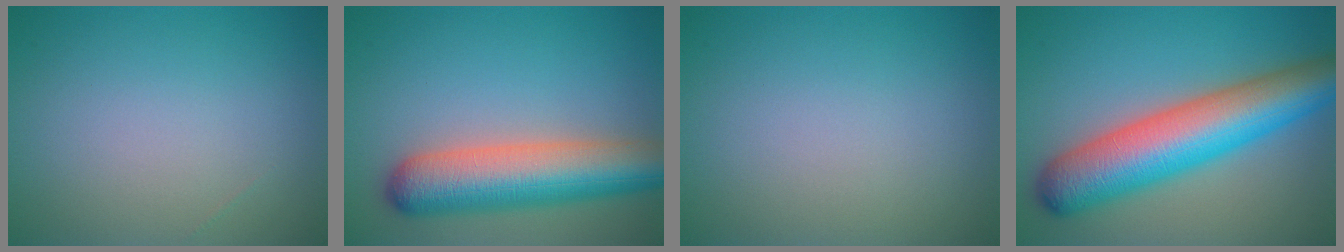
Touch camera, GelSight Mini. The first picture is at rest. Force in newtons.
{"total": 8.6, "press": 8.6, "slide": 0.3}
{"total": 0.0}
{"total": 10.7, "press": 10.7, "slide": 0.3}